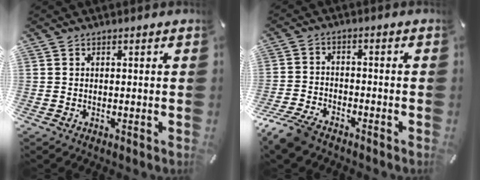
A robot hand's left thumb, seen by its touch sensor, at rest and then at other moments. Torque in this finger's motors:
{"motor_torque": [-1.07, 1.98, 0.29, 0.22, 0.28]}